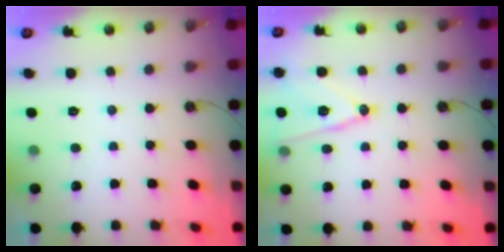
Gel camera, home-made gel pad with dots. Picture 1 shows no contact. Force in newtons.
{"total": 13.0, "press": 12.7, "slide": 2.8}